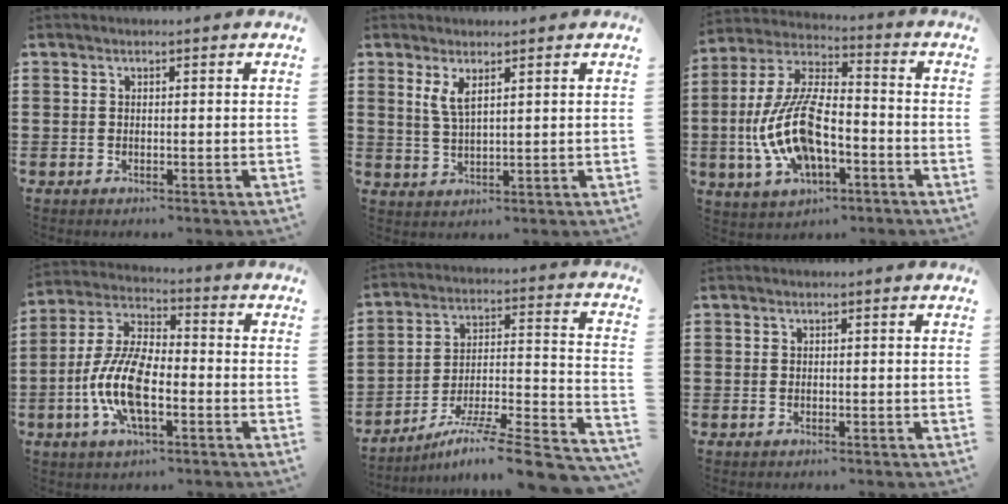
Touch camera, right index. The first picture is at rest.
{"total": 3.3, "force": [1.8, 1.0, 2.6], "torque": [-0.057, 0.003, 0.032]}
{"total": 13.3, "force": [-3.9, 6.1, 11.2], "torque": [-0.262, -0.002, -0.078]}
{"total": 10.5, "force": [-3.1, 4.5, 9.0], "torque": [-0.213, -0.007, -0.065]}
{"total": 8.9, "force": [-6.6, -0.2, 5.9], "torque": [-0.095, -0.009, -0.134]}
{"total": 0.0}